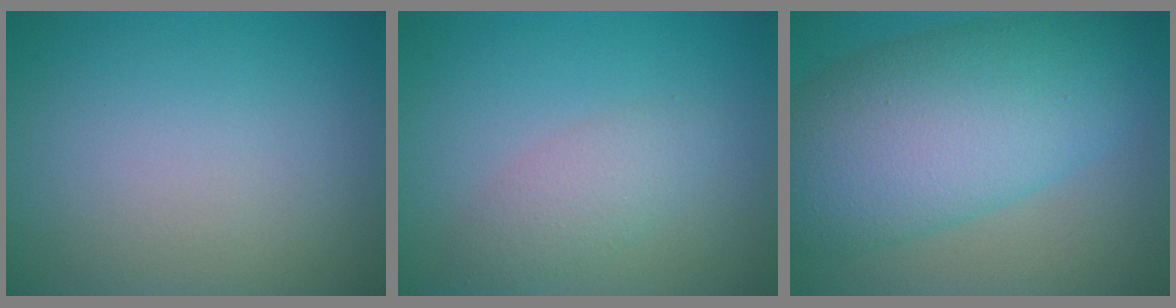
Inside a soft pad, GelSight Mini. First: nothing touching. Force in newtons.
{"total": 2.6, "press": 2.6, "slide": 0.1}
{"total": 11.8, "press": 11.8, "slide": 0.2}